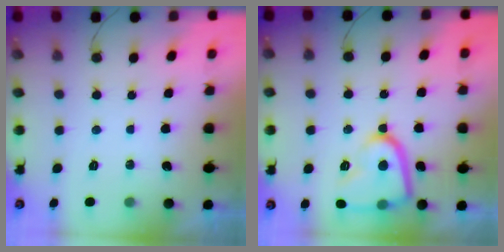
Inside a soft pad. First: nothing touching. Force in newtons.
{"total": 13.5, "press": 13.5, "slide": 0.6}